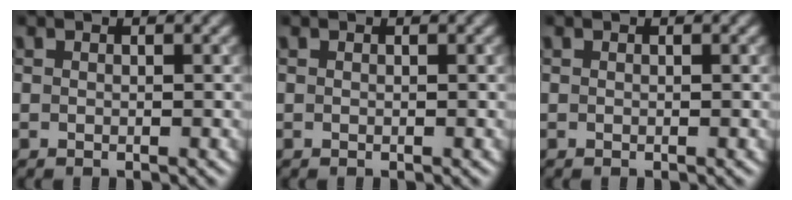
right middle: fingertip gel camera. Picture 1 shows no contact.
{"total": 0.0}
{"total": 0.0}